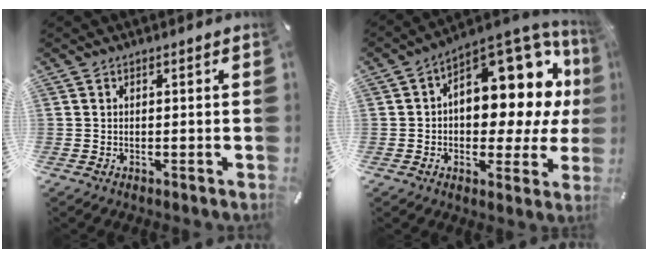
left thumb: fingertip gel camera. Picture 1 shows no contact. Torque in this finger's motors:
{"motor_torque": [2.51, 2.50, 0.93, 0.28, 0.19]}